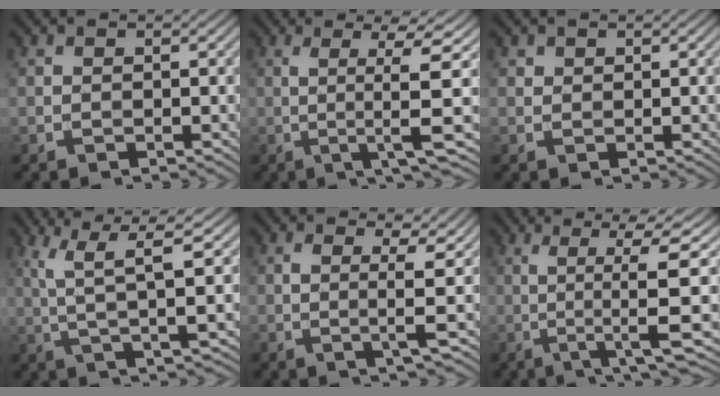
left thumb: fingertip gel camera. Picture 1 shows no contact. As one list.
[{"total": 7.1, "force": [-0.4, 0.2, 7.1], "torque": [-0.130, 0.009, -0.006]}, {"total": 0.9, "force": [0.6, 0.6, 0.2], "torque": [-0.003, -0.001, 0.013]}, {"total": 6.5, "force": [1.7, 0.8, 6.2], "torque": [-0.131, 0.012, 0.038]}, {"total": 3.5, "force": [0.4, 0.2, 3.5], "torque": [-0.071, 0.003, 0.003]}, {"total": 10.3, "force": [-0.7, 0.7, 10.3], "torque": [-0.164, 0.025, 0.000]}]